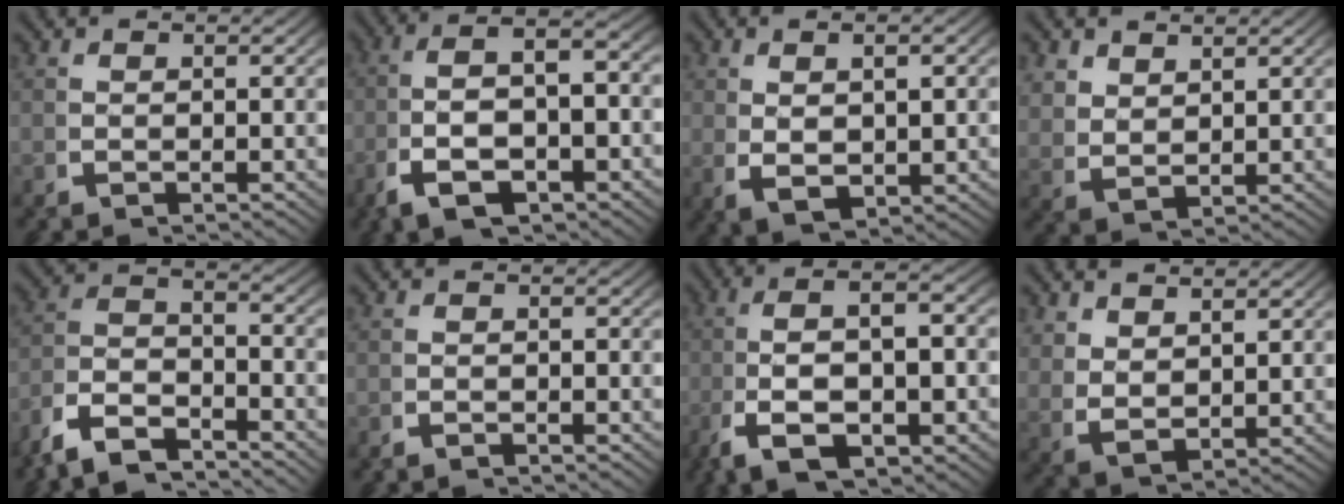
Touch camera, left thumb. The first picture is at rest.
{"total": 8.7, "force": [-0.8, 4.8, 7.2], "torque": [-0.137, -0.009, -0.008]}
{"total": 4.5, "force": [0.0, 2.4, 3.7], "torque": [-0.082, -0.016, 0.021]}
{"total": 2.6, "force": [2.0, 1.2, 1.1], "torque": [-0.028, -0.008, 0.054]}
{"total": 7.1, "force": [-3.3, 4.3, 4.6], "torque": [-0.091, -0.021, -0.061]}
{"total": 0.8, "force": [-0.7, 0.0, 0.2], "torque": [0.000, 0.002, -0.018]}
{"total": 9.4, "force": [-1.1, 4.8, 8.0], "torque": [-0.150, -0.009, -0.011]}
{"total": 3.3, "force": [1.7, 1.9, 2.1], "torque": [-0.053, -0.018, 0.051]}